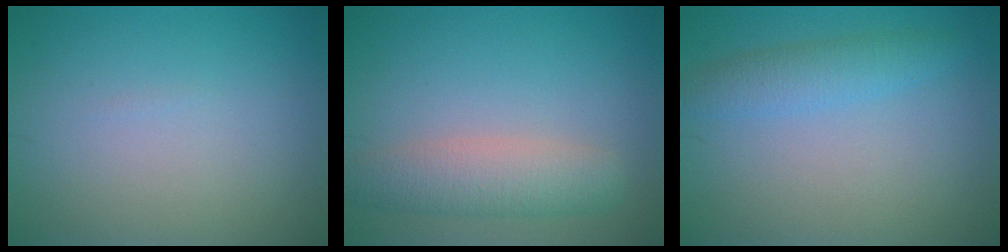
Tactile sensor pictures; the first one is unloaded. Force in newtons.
{"total": 4.1, "press": 4.1, "slide": 0.1}
{"total": 2.6, "press": 2.6, "slide": 0.0}